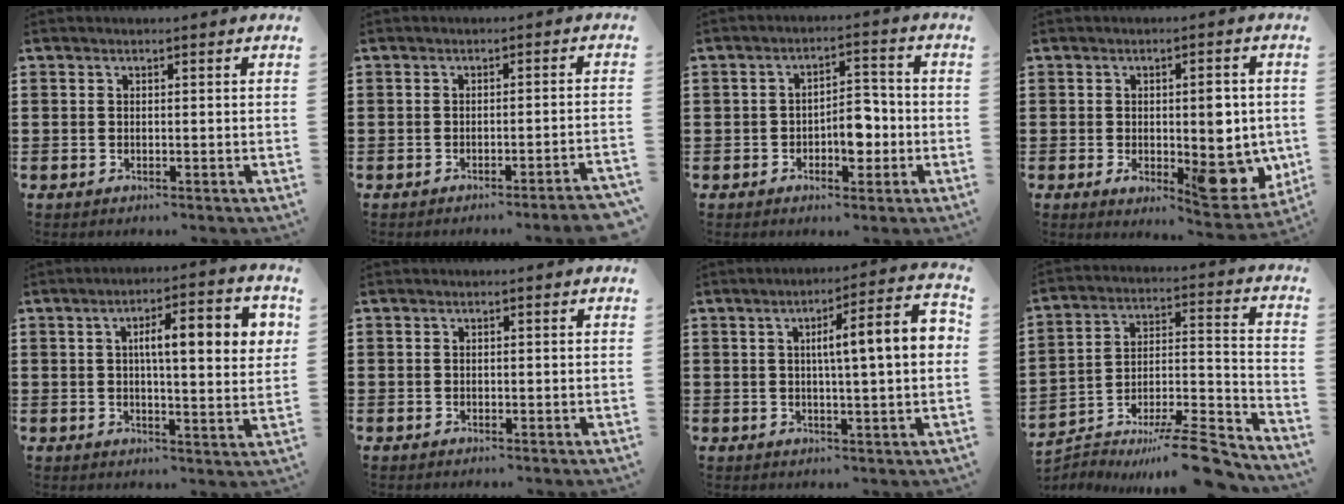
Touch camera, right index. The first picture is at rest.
{"total": 2.3, "force": [-1.9, -0.5, 1.3], "torque": [-0.022, -0.005, -0.037]}
{"total": 5.4, "force": [-1.7, 3.1, 4.1], "torque": [-0.055, 0.004, -0.033]}
{"total": 7.8, "force": [-0.3, 3.7, 6.9], "torque": [-0.081, -0.010, -0.004]}
{"total": 8.3, "force": [1.8, 2.1, 7.8], "torque": [-0.136, 0.002, 0.023]}
{"total": 0.0}
{"total": 8.6, "force": [1.0, 0.8, 8.5], "torque": [-0.139, -0.004, 0.006]}
{"total": 10.6, "force": [-9.3, 1.2, 4.9], "torque": [-0.060, 0.027, -0.177]}